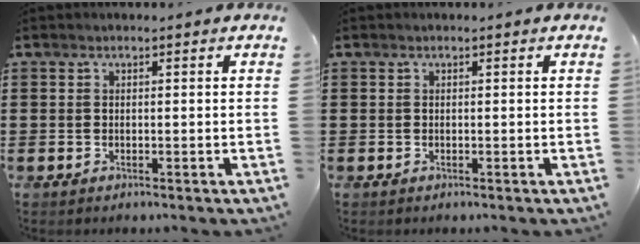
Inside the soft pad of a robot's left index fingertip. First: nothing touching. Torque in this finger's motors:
{"motor_torque": [0.00, 0.00, 0.00, 0.00]}